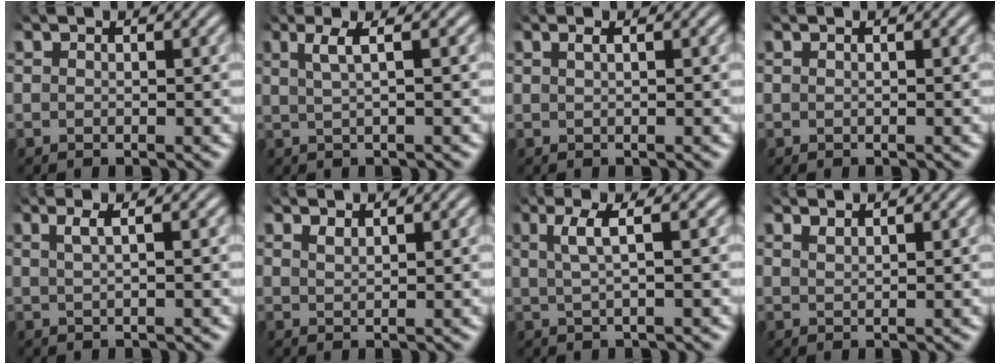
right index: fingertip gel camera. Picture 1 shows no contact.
{"total": 2.2, "force": [0.8, -0.1, 2.1], "torque": [-0.028, 0.005, 0.017]}
{"total": 0.7, "force": [0.2, -0.3, 0.5], "torque": [-0.007, 0.002, 0.007]}
{"total": 0.0}
{"total": 1.6, "force": [0.7, -0.2, 1.4], "torque": [-0.019, 0.004, 0.015]}
{"total": 1.0, "force": [0.8, -0.5, 0.2], "torque": [-0.001, -0.004, 0.021]}
{"total": 2.4, "force": [0.6, 0.0, 2.4], "torque": [-0.038, 0.005, 0.015]}
{"total": 1.1, "force": [0.9, -0.6, 0.1], "torque": [0.003, -0.001, 0.023]}